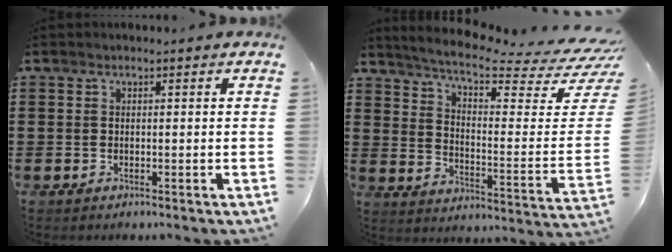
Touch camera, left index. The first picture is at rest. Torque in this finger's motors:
{"motor_torque": [1.20, -0.94, 0.66, 0.10]}